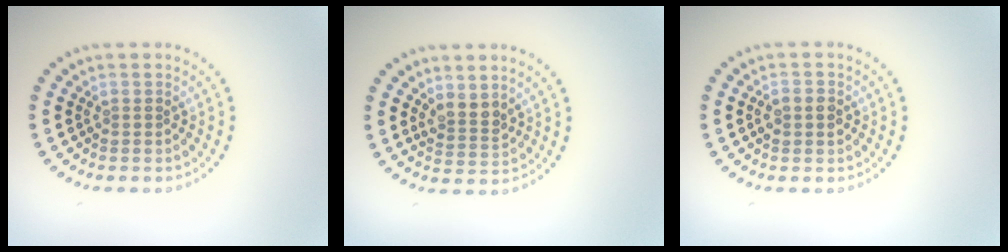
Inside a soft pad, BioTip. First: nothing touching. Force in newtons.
{"total": 2.0, "press": 1.7, "slide": 1.2}
{"total": 2.3, "press": 2.3, "slide": 0.1}